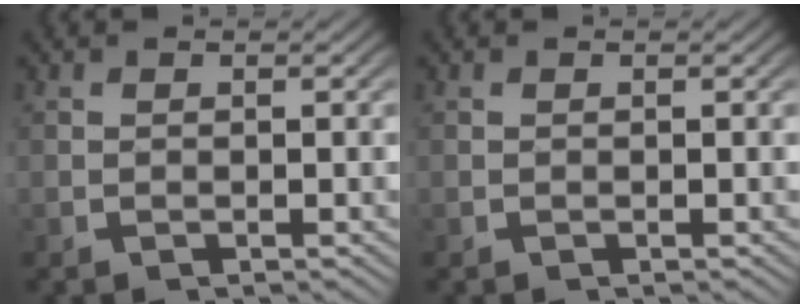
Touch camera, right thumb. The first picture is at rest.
{"total": 0.0}